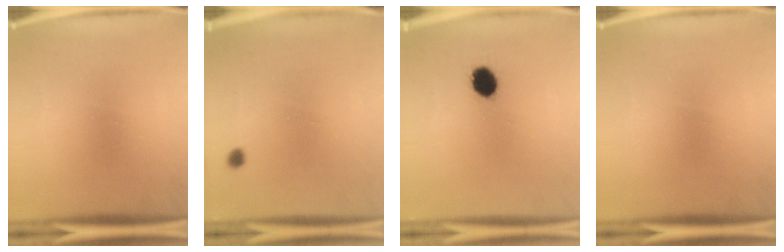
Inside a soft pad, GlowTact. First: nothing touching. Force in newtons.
{"total": 0.9}
{"total": 6.0}
{"total": 0.0}